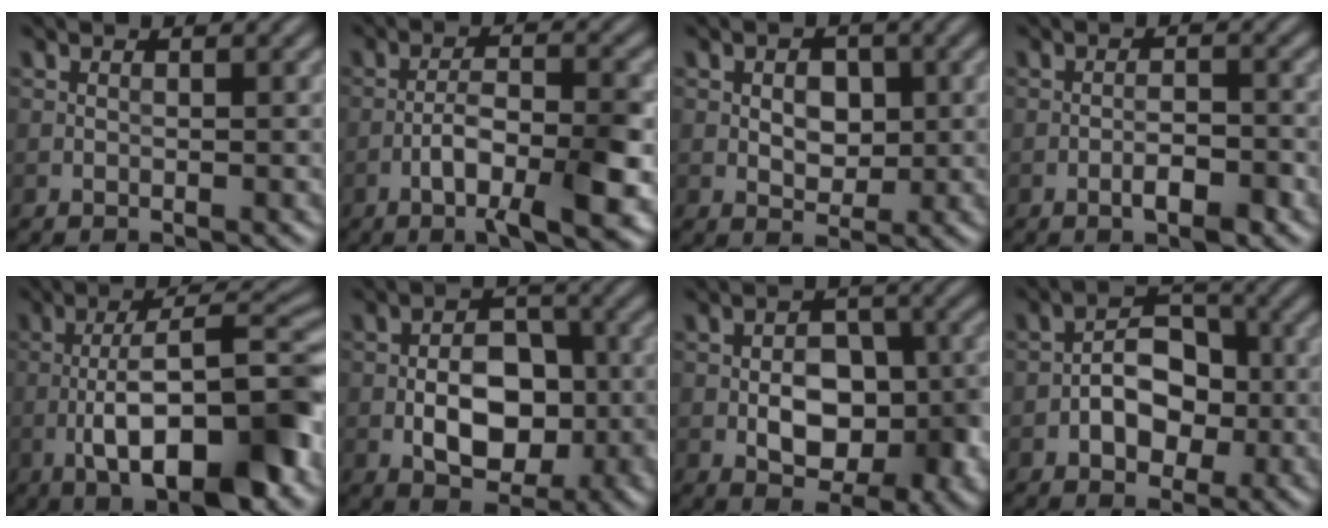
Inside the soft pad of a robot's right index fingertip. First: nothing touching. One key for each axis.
{"total": 7.5, "fx": -3.3, "fy": 2.1, "fz": 6.3, "tx": -0.106, "ty": 0.007, "tz": -0.053}
{"total": 2.8, "fx": 0.4, "fy": 2.0, "fz": 2.0, "tx": -0.033, "ty": -0.001, "tz": 0.005}
{"total": 2.6, "fx": -1.3, "fy": 0.8, "fz": 2.2, "tx": -0.039, "ty": 0.005, "tz": -0.024}
{"total": 11.6, "fx": -4.3, "fy": 3.4, "fz": 10.2, "tx": -0.159, "ty": 0.016, "tz": -0.065}
{"total": 6.5, "fx": -1.4, "fy": 4.0, "fz": 4.9, "tx": -0.075, "ty": 0.001, "tz": -0.026}
{"total": 6.6, "fx": -1.2, "fy": 4.1, "fz": 4.9, "tx": -0.068, "ty": -0.001, "tz": -0.020}
{"total": 4.6, "fx": -1.3, "fy": 3.0, "fz": 3.2, "tx": -0.046, "ty": 0.008, "tz": -0.024}